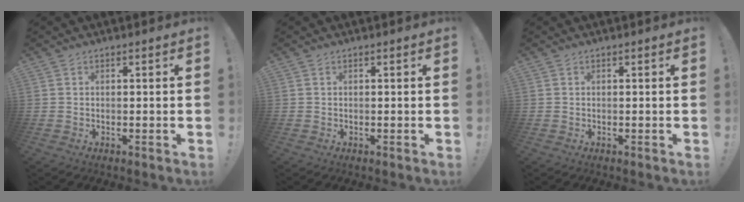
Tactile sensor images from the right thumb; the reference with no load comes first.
{"total": 0.0}
{"total": 0.0}